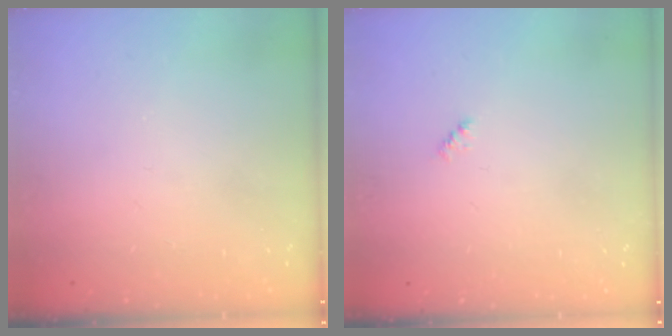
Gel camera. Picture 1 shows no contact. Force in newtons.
{"total": 2.4, "press": 2.4, "slide": 0.5}